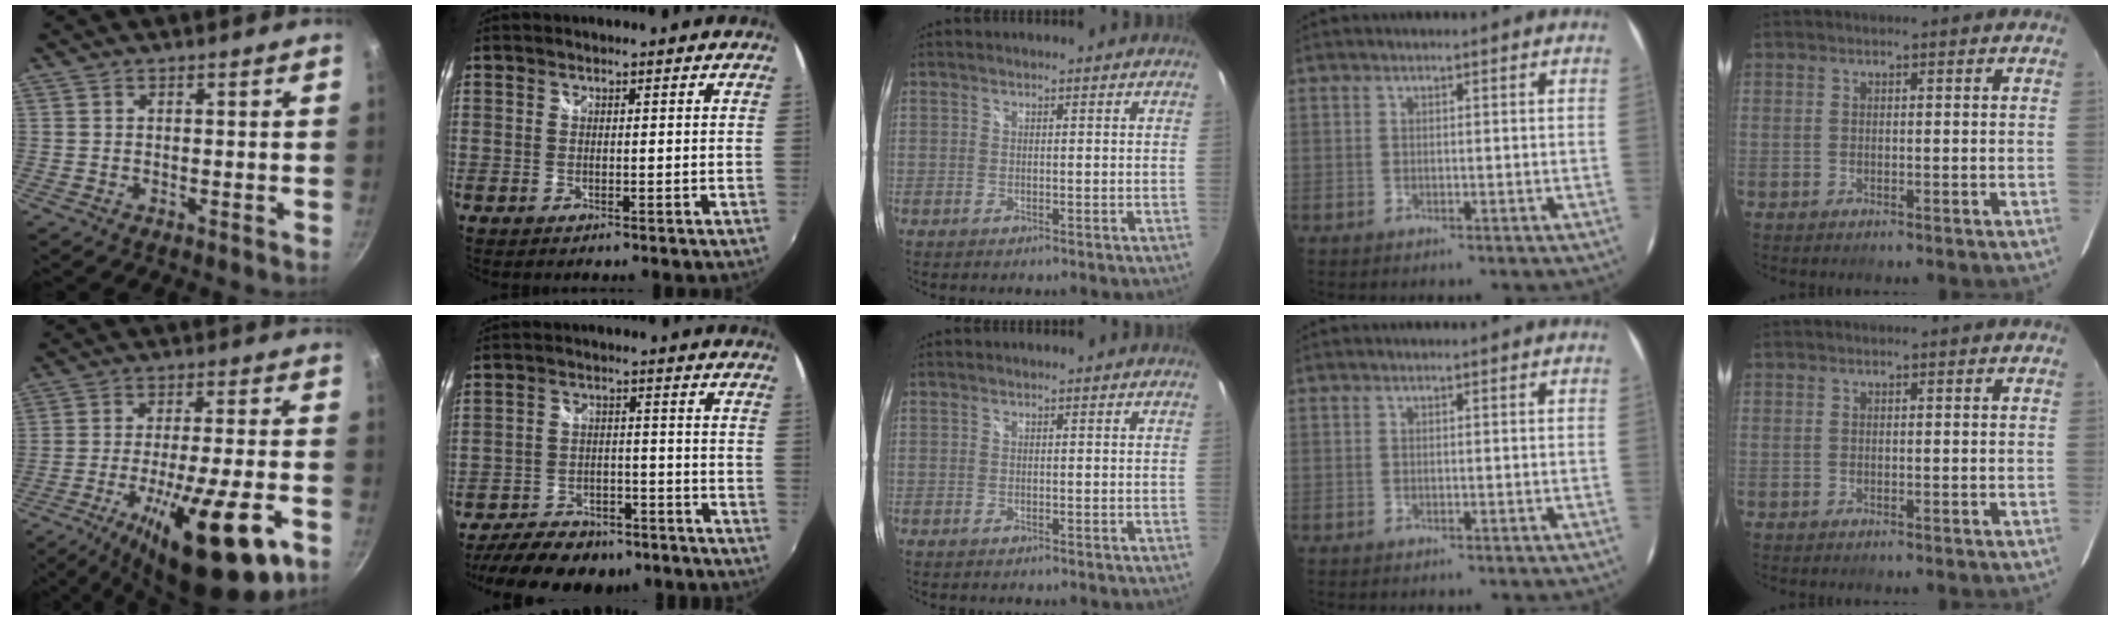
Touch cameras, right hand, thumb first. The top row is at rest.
{"thumb": {"total": 20.6, "force": [-9.3, 4.9, 17.7], "torque": [-0.254, 0.013, -0.141]}, "index": {"total": 17.9, "force": [-15.0, 7.5, 6.3], "torque": [-0.147, 0.021, -0.190]}}